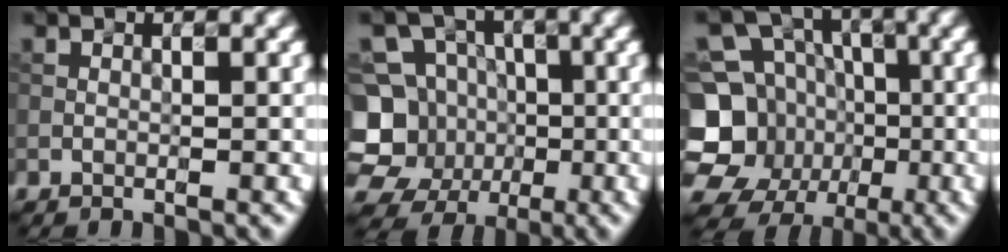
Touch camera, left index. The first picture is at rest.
{"total": 10.6, "force": [-3.1, 9.8, 2.6], "torque": [-0.065, 0.002, -0.073]}
{"total": 12.4, "force": [-3.2, 11.3, 4.1], "torque": [-0.110, -0.012, -0.075]}